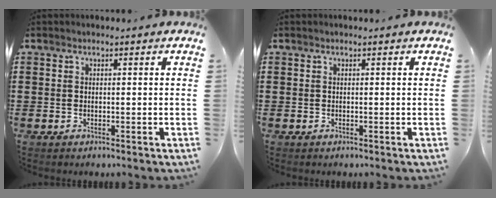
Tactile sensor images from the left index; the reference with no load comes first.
{"total": 0.0}